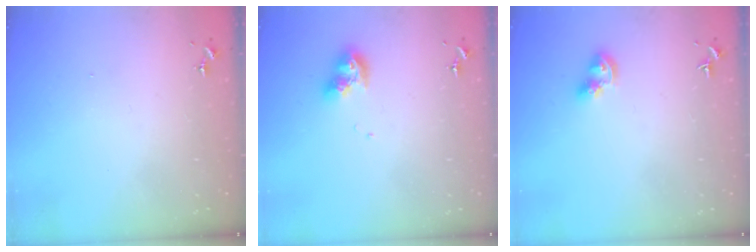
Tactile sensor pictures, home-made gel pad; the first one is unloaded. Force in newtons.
{"total": 9.7, "press": 9.7, "slide": 0.8}
{"total": 9.0, "press": 9.0, "slide": 1.0}